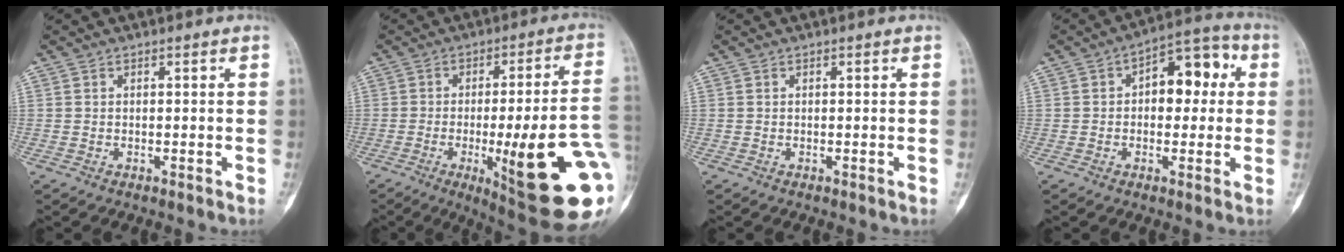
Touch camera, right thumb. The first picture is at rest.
{"total": 24.3, "force": [-5.1, 5.1, 23.2], "torque": [-0.271, 0.000, -0.054]}
{"total": 0.0}
{"total": 10.8, "force": [1.6, 6.4, 8.5], "torque": [-0.078, 0.031, 0.014]}